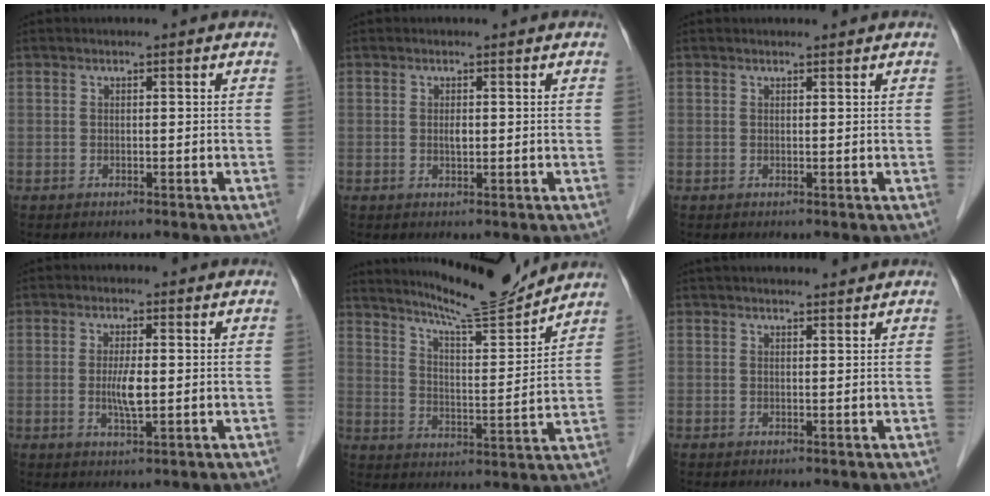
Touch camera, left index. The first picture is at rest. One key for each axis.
{"total": 0.9, "fx": 0.1, "fy": 0.4, "fz": 0.8, "tx": -0.016, "ty": -0.001, "tz": 0.003}
{"total": 1.1, "fx": 1.1, "fy": 0.1, "fz": 0.1, "tx": -0.007, "ty": 0.007, "tz": 0.018}
{"total": 3.6, "fx": -0.1, "fy": 0.7, "fz": 3.6, "tx": -0.073, "ty": -0.006, "tz": -0.001}
{"total": 13.3, "fx": 12.5, "fy": -0.6, "fz": 4.5, "tx": -0.082, "ty": -0.009, "tz": 0.195}
{"total": 7.0, "fx": 6.5, "fy": 1.0, "fz": 2.6, "tx": -0.031, "ty": 0.027, "tz": 0.086}